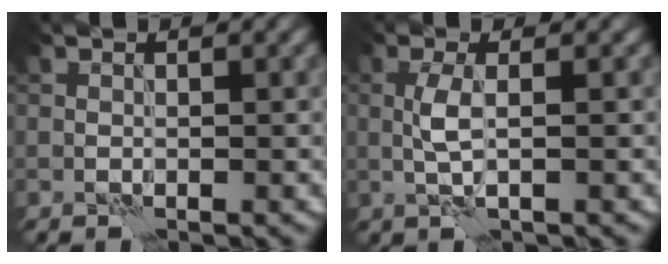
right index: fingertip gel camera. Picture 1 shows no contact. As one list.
[{"total": 2.1, "force": [-0.1, 0.3, 2.1], "torque": [-0.047, 0.005, -0.003]}]